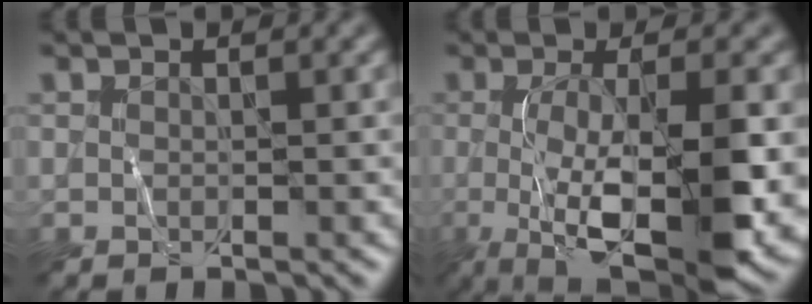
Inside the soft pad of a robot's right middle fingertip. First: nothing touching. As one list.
[{"total": 12.3, "force": [-2.7, 4.1, 11.3], "torque": [-0.197, -0.027, -0.033]}]